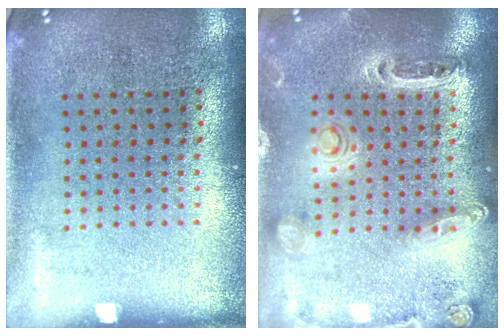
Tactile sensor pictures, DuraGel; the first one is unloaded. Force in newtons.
{"total": 1.4, "press": 1.3, "slide": 0.3}